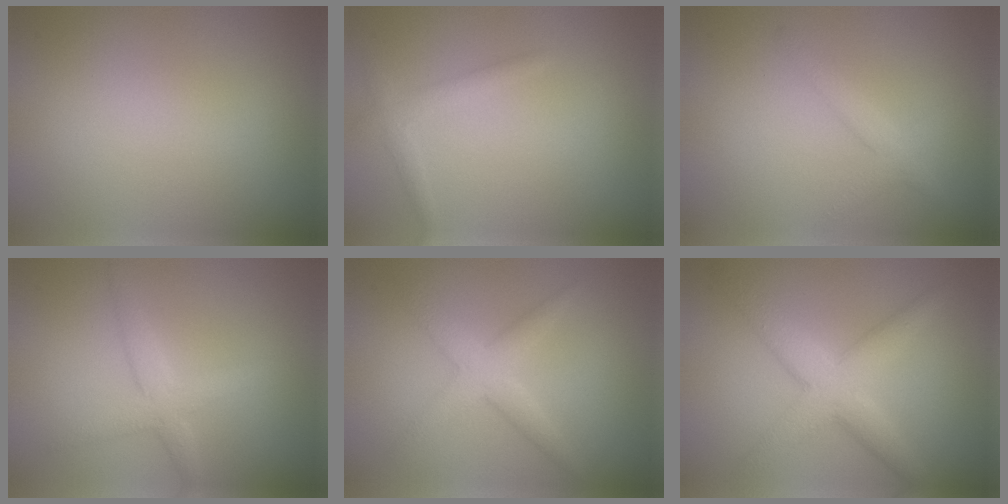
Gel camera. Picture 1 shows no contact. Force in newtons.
{"total": 1.5, "press": 1.5, "slide": 0.1}
{"total": 2.0, "press": 2.0, "slide": 0.2}
{"total": 2.6, "press": 2.6, "slide": 0.1}
{"total": 2.9, "press": 2.9, "slide": 0.0}
{"total": 4.7, "press": 4.7, "slide": 0.1}